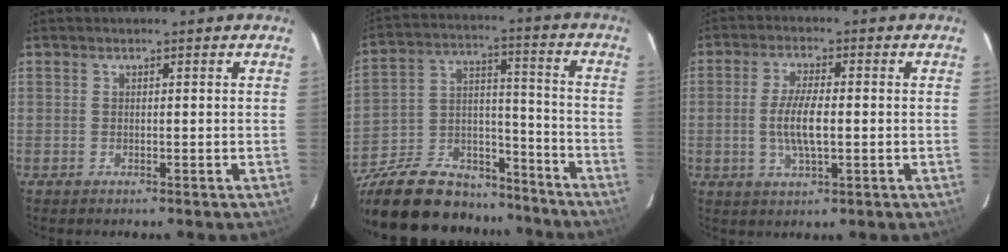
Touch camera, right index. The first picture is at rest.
{"total": 27.6, "force": [-21.6, 12.4, 11.9], "torque": [-0.261, 0.031, -0.322]}
{"total": 6.8, "force": [-0.7, 2.0, 6.5], "torque": [-0.128, -0.003, -0.012]}